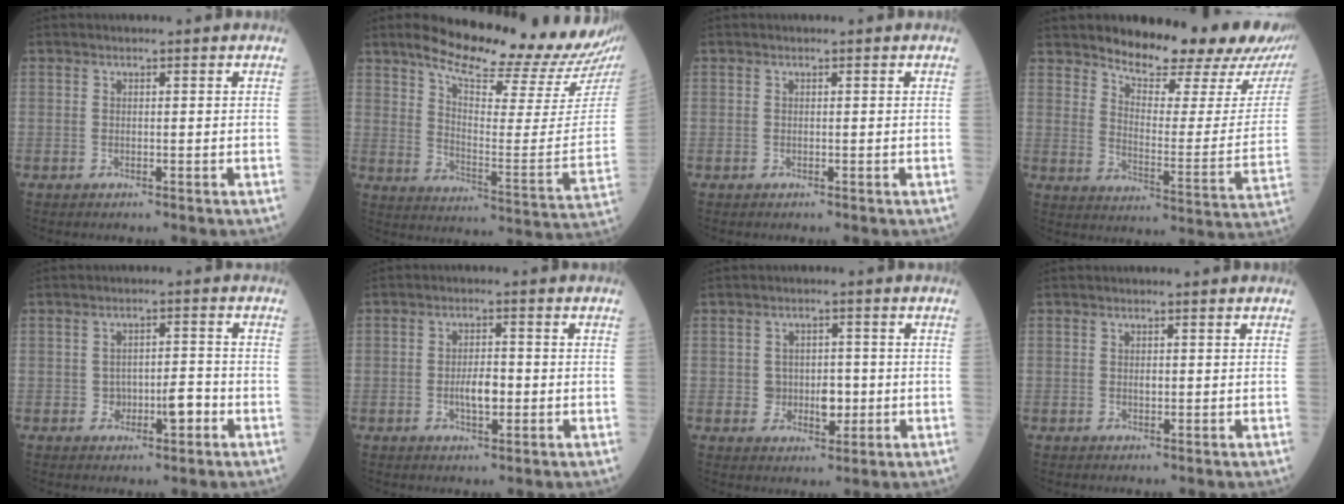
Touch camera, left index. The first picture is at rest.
{"total": 20.9, "force": [18.1, 1.6, 10.5], "torque": [-0.153, -0.068, 0.247]}
{"total": 0.0}
{"total": 19.7, "force": [17.5, 3.4, 8.3], "torque": [-0.101, -0.070, 0.216]}
{"total": 3.6, "force": [-1.4, 1.7, 2.8], "torque": [-0.033, 0.010, -0.018]}
{"total": 3.7, "force": [-0.9, 1.4, 3.3], "torque": [-0.056, 0.001, -0.015]}
{"total": 4.1, "force": [-0.5, 3.0, 2.7], "torque": [-0.028, 0.006, -0.001]}
{"total": 0.6, "force": [0.1, 0.4, 0.4], "torque": [-0.001, 0.001, 0.001]}